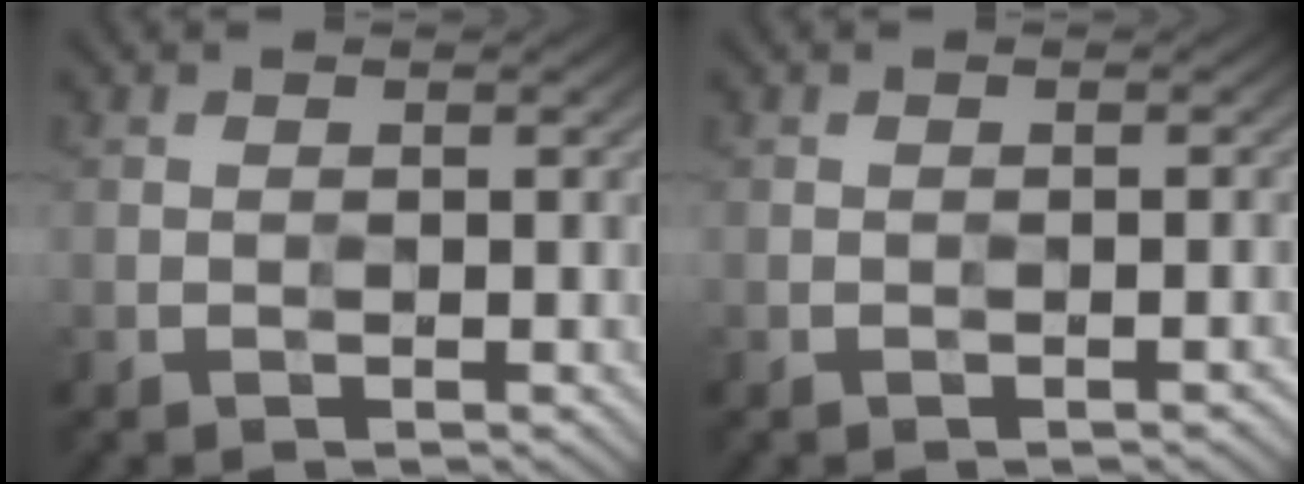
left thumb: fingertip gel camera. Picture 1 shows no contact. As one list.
[{"total": 0.9, "force": [-0.9, -0.2, 0.2], "torque": [0.000, 0.005, -0.010]}]